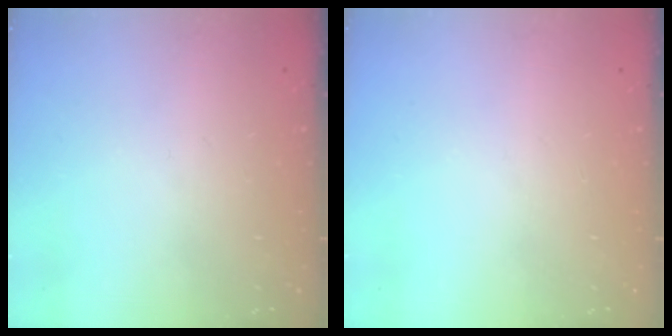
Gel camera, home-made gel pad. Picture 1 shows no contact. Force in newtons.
{"total": 0.0}